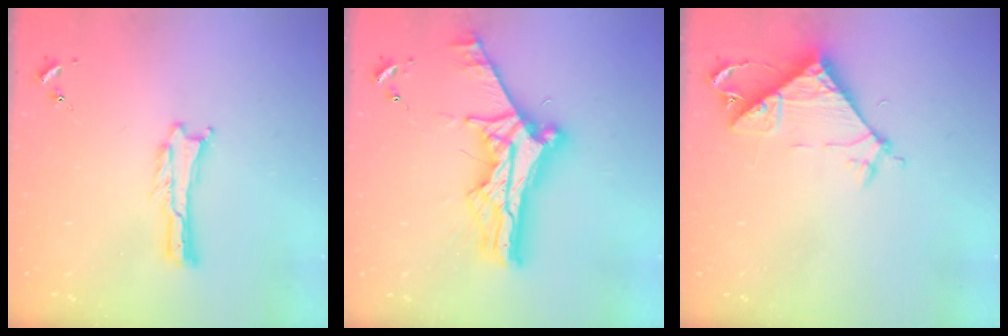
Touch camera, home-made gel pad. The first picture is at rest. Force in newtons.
{"total": 11.4, "press": 11.4, "slide": 1.1}
{"total": 8.7, "press": 8.7, "slide": 0.4}